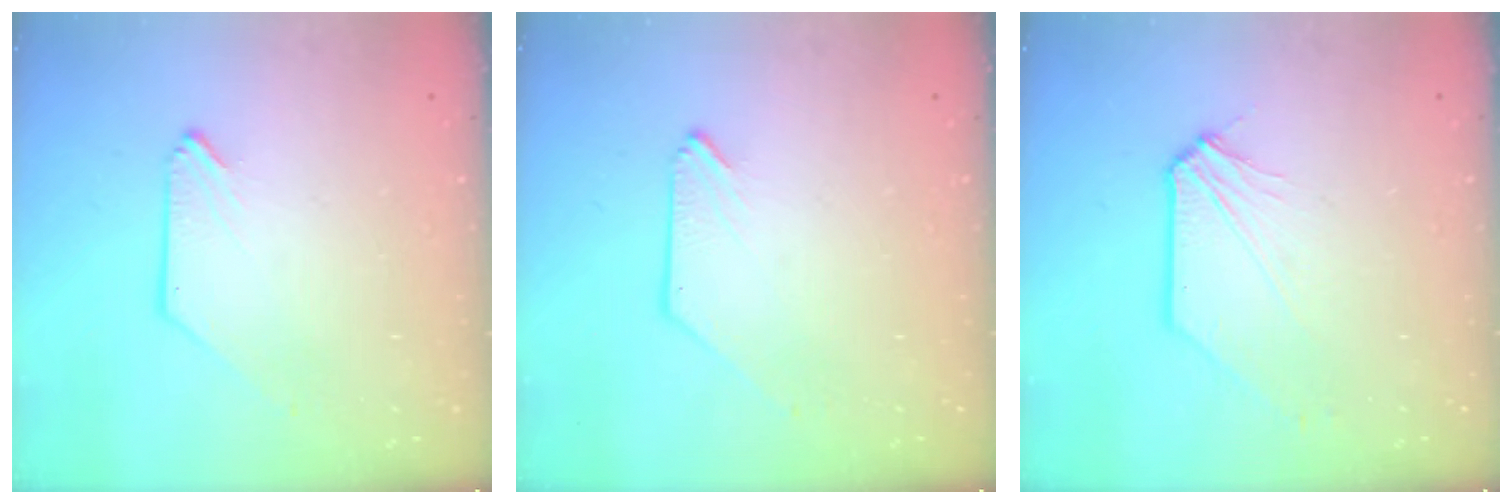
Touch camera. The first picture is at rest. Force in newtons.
{"total": 0.0}
{"total": 3.3, "press": 3.3, "slide": 0.5}